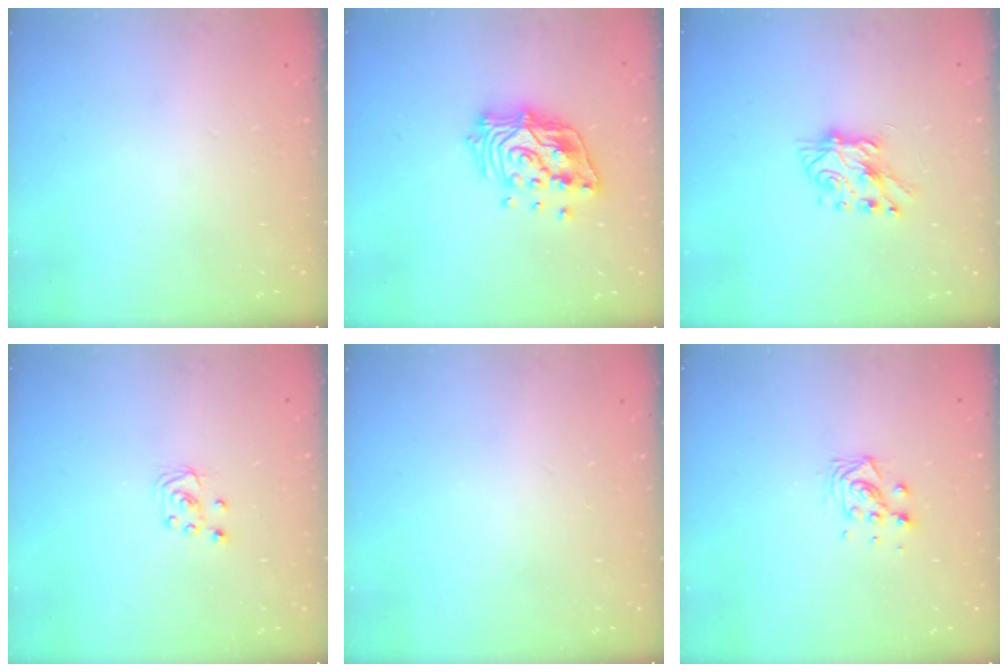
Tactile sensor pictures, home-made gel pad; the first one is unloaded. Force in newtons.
{"total": 15.7, "press": 15.6, "slide": 1.7}
{"total": 7.4, "press": 7.3, "slide": 0.9}
{"total": 4.2, "press": 4.2, "slide": 0.3}
{"total": 0.0}
{"total": 6.2, "press": 6.2, "slide": 1.0}